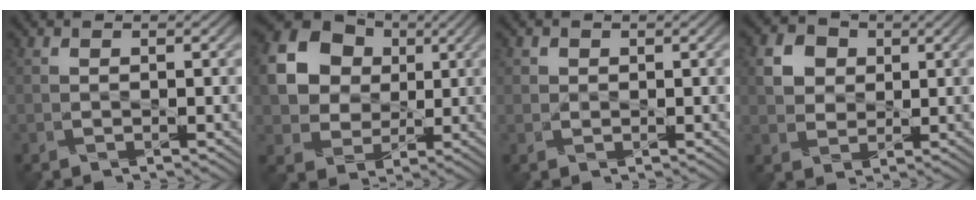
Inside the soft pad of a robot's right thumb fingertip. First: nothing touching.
{"total": 16.5, "force": [4.8, 13.8, 7.7], "torque": [-0.223, 0.030, 0.103]}
{"total": 1.4, "force": [0.6, 1.2, 0.2], "torque": [-0.005, -0.004, 0.009]}
{"total": 4.6, "force": [1.4, 3.9, 2.0], "torque": [-0.052, 0.003, 0.019]}